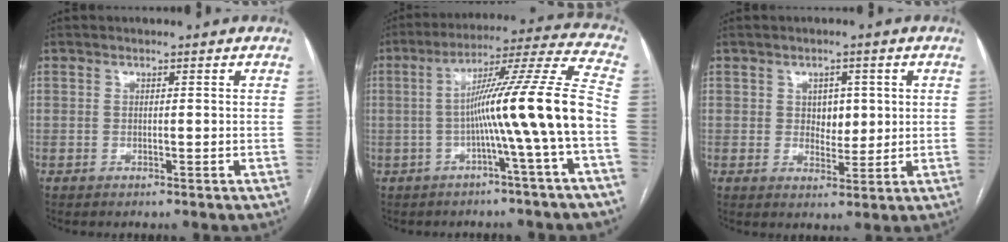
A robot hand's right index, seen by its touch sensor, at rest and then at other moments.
{"total": 14.6, "force": [-3.2, -2.7, 14.0], "torque": [-0.214, 0.017, -0.058]}
{"total": 3.9, "force": [0.8, 2.6, 2.8], "torque": [-0.032, 0.000, 0.017]}